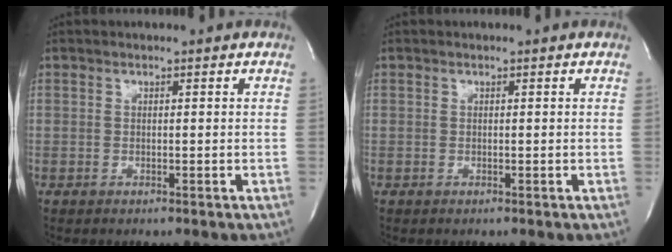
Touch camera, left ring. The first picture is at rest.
{"total": 0.0}